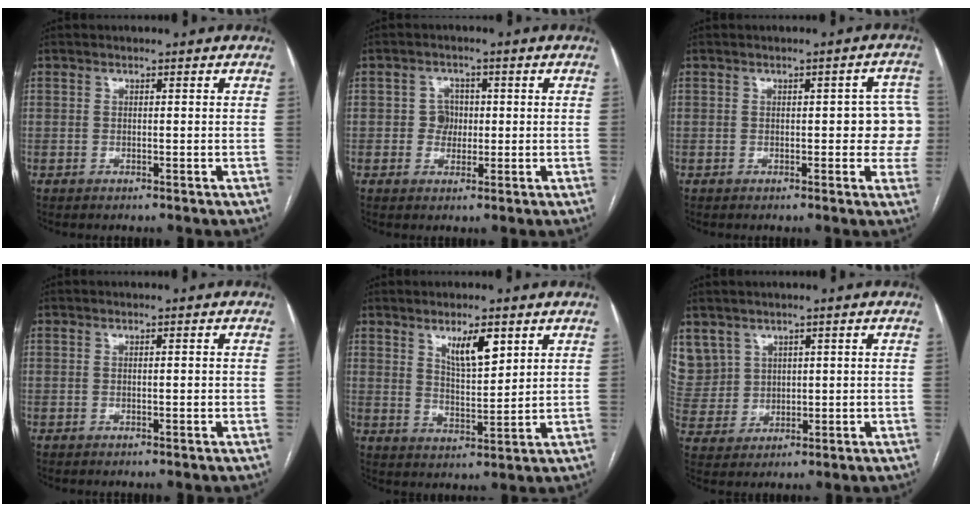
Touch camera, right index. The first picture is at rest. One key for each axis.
{"total": 3.0, "fx": 0.0, "fy": 2.8, "fz": 1.0, "tx": -0.008, "ty": 0.008, "tz": 0.000}
{"total": 6.2, "fx": 0.0, "fy": 2.7, "fz": 5.6, "tx": -0.038, "ty": 0.021, "tz": -0.003}
{"total": 0.7, "fx": 0.0, "fy": 0.1, "fz": 0.7, "tx": -0.010, "ty": 0.000, "tz": 0.002}
{"total": 6.0, "fx": 3.4, "fy": 0.9, "fz": 4.9, "tx": -0.087, "ty": -0.009, "tz": 0.064}
{"total": 9.5, "fx": 5.0, "fy": 8.0, "fz": 0.7, "tx": -0.041, "ty": 0.033, "tz": 0.128}